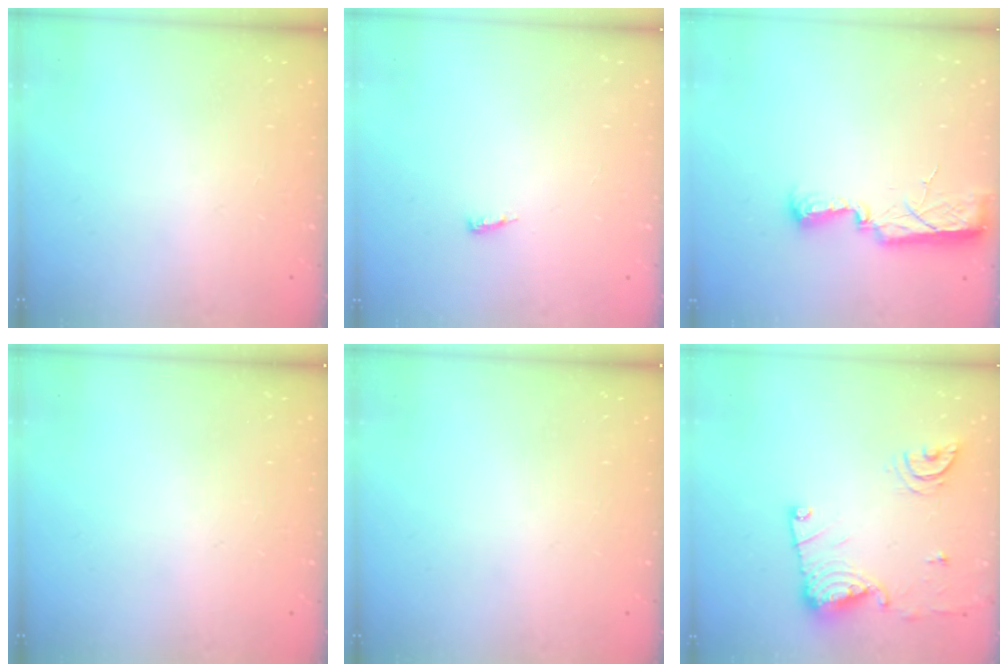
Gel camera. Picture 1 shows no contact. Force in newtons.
{"total": 4.6, "press": 4.5, "slide": 0.9}
{"total": 10.7, "press": 9.0, "slide": 5.8}
{"total": 0.0}
{"total": 0.0}
{"total": 14.2, "press": 14.2, "slide": 1.4}